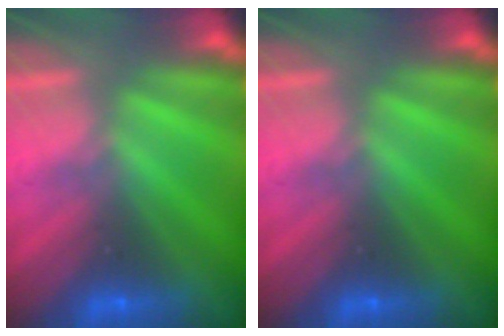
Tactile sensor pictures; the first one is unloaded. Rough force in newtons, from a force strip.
{"total": 0.0}